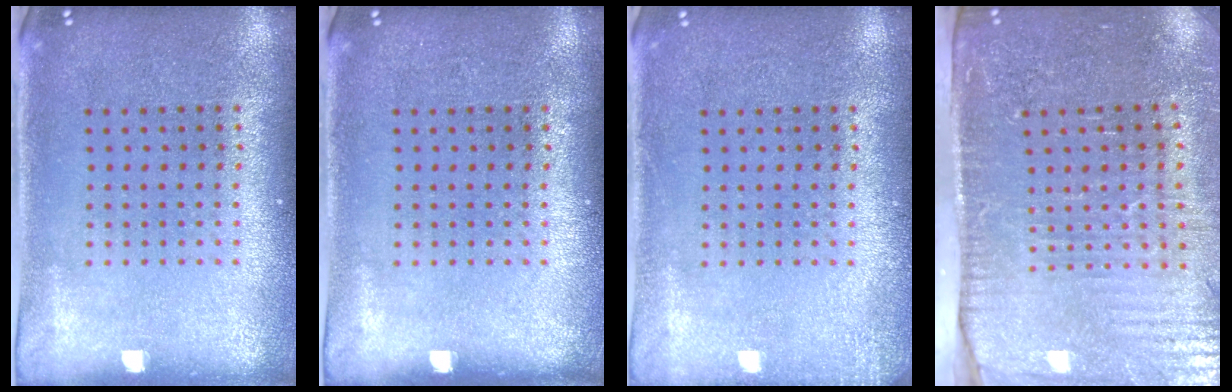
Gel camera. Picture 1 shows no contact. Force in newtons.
{"total": 0.0}
{"total": 1.4, "press": 1.4, "slide": 0.2}
{"total": 4.2, "press": 3.7, "slide": 2.1}